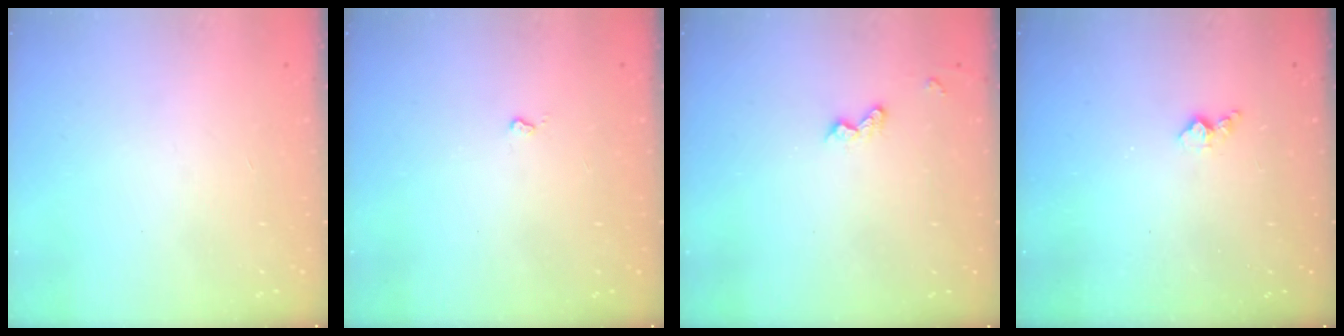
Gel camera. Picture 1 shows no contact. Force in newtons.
{"total": 2.6, "press": 2.6, "slide": 0.4}
{"total": 3.6, "press": 3.5, "slide": 0.6}
{"total": 3.7, "press": 3.6, "slide": 0.5}